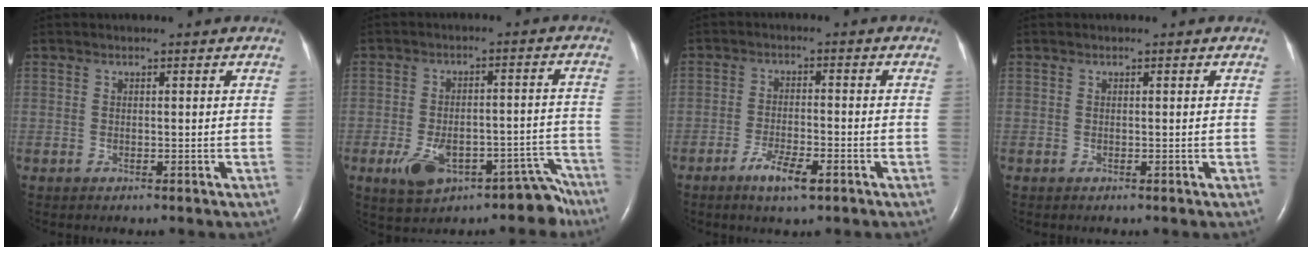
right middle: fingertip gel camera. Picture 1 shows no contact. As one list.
[{"total": 10.5, "force": [-7.1, 4.7, 6.1], "torque": [-0.075, 0.032, -0.100]}, {"total": 4.8, "force": [-2.9, 0.9, 3.8], "torque": [-0.080, -0.005, -0.050]}, {"total": 0.0}]